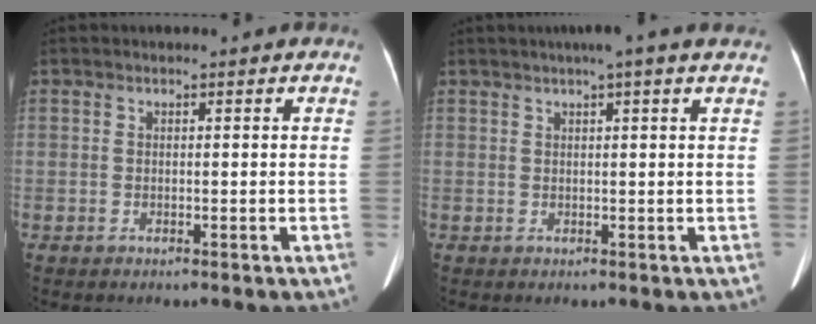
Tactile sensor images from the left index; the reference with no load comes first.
{"total": 4.6, "force": [3.4, -0.3, 3.1], "torque": [-0.047, 0.023, 0.045]}